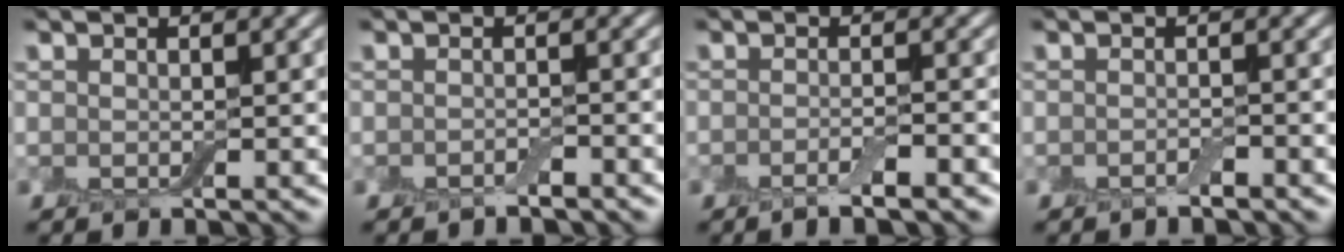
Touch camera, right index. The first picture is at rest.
{"total": 0.9, "force": [-0.7, 0.1, 0.5], "torque": [-0.007, 0.000, -0.013]}
{"total": 2.3, "force": [-1.3, 0.4, 1.8], "torque": [-0.028, -0.001, -0.027]}
{"total": 0.9, "force": [-0.7, 0.1, 0.5], "torque": [-0.009, 0.000, -0.011]}